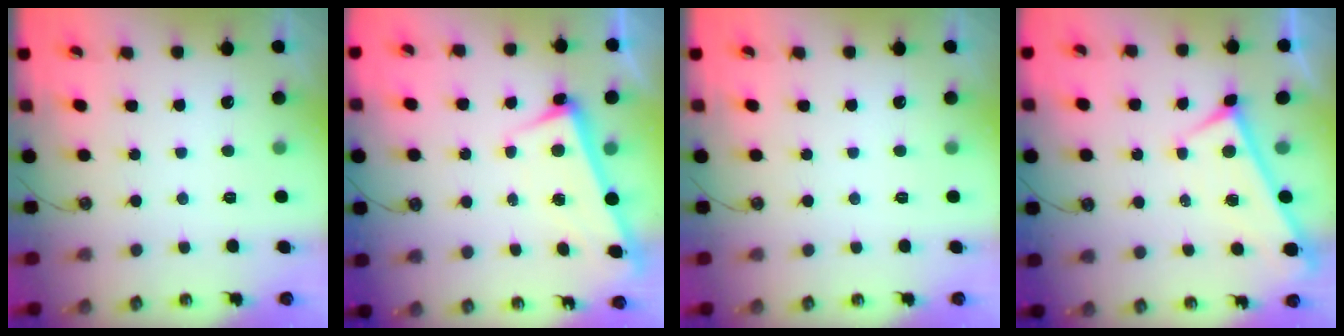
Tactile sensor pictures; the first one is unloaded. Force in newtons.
{"total": 2.6, "press": 2.5, "slide": 0.7}
{"total": 0.0}
{"total": 0.0}